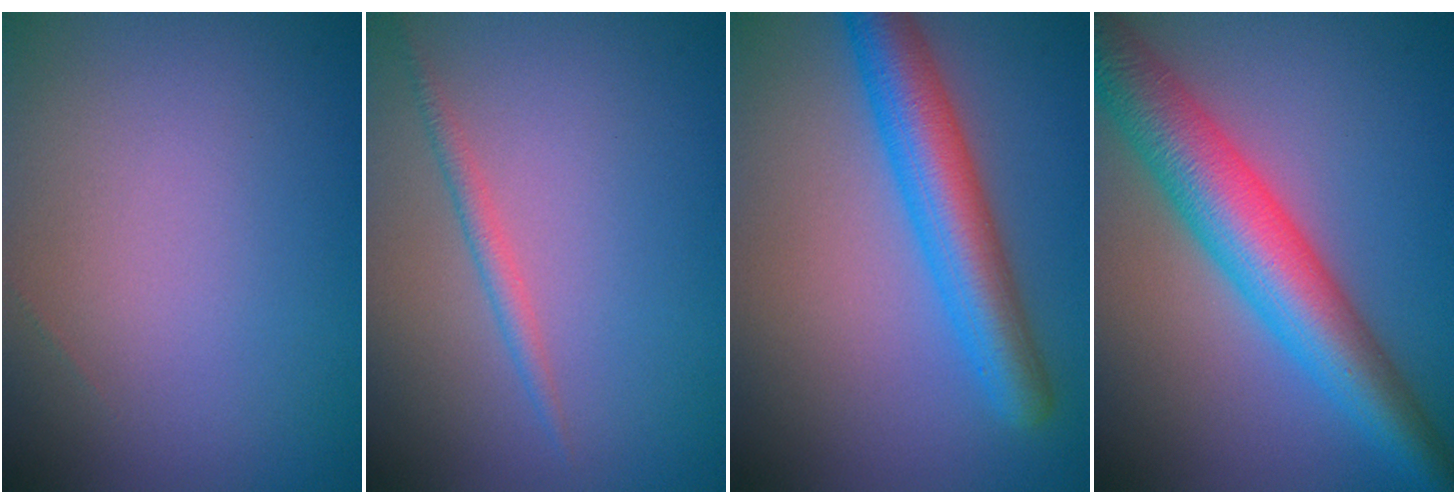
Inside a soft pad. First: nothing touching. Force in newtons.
{"total": 1.3, "press": 1.3, "slide": 0.1}
{"total": 6.0, "press": 6.0, "slide": 0.1}
{"total": 8.7, "press": 8.7, "slide": 0.1}